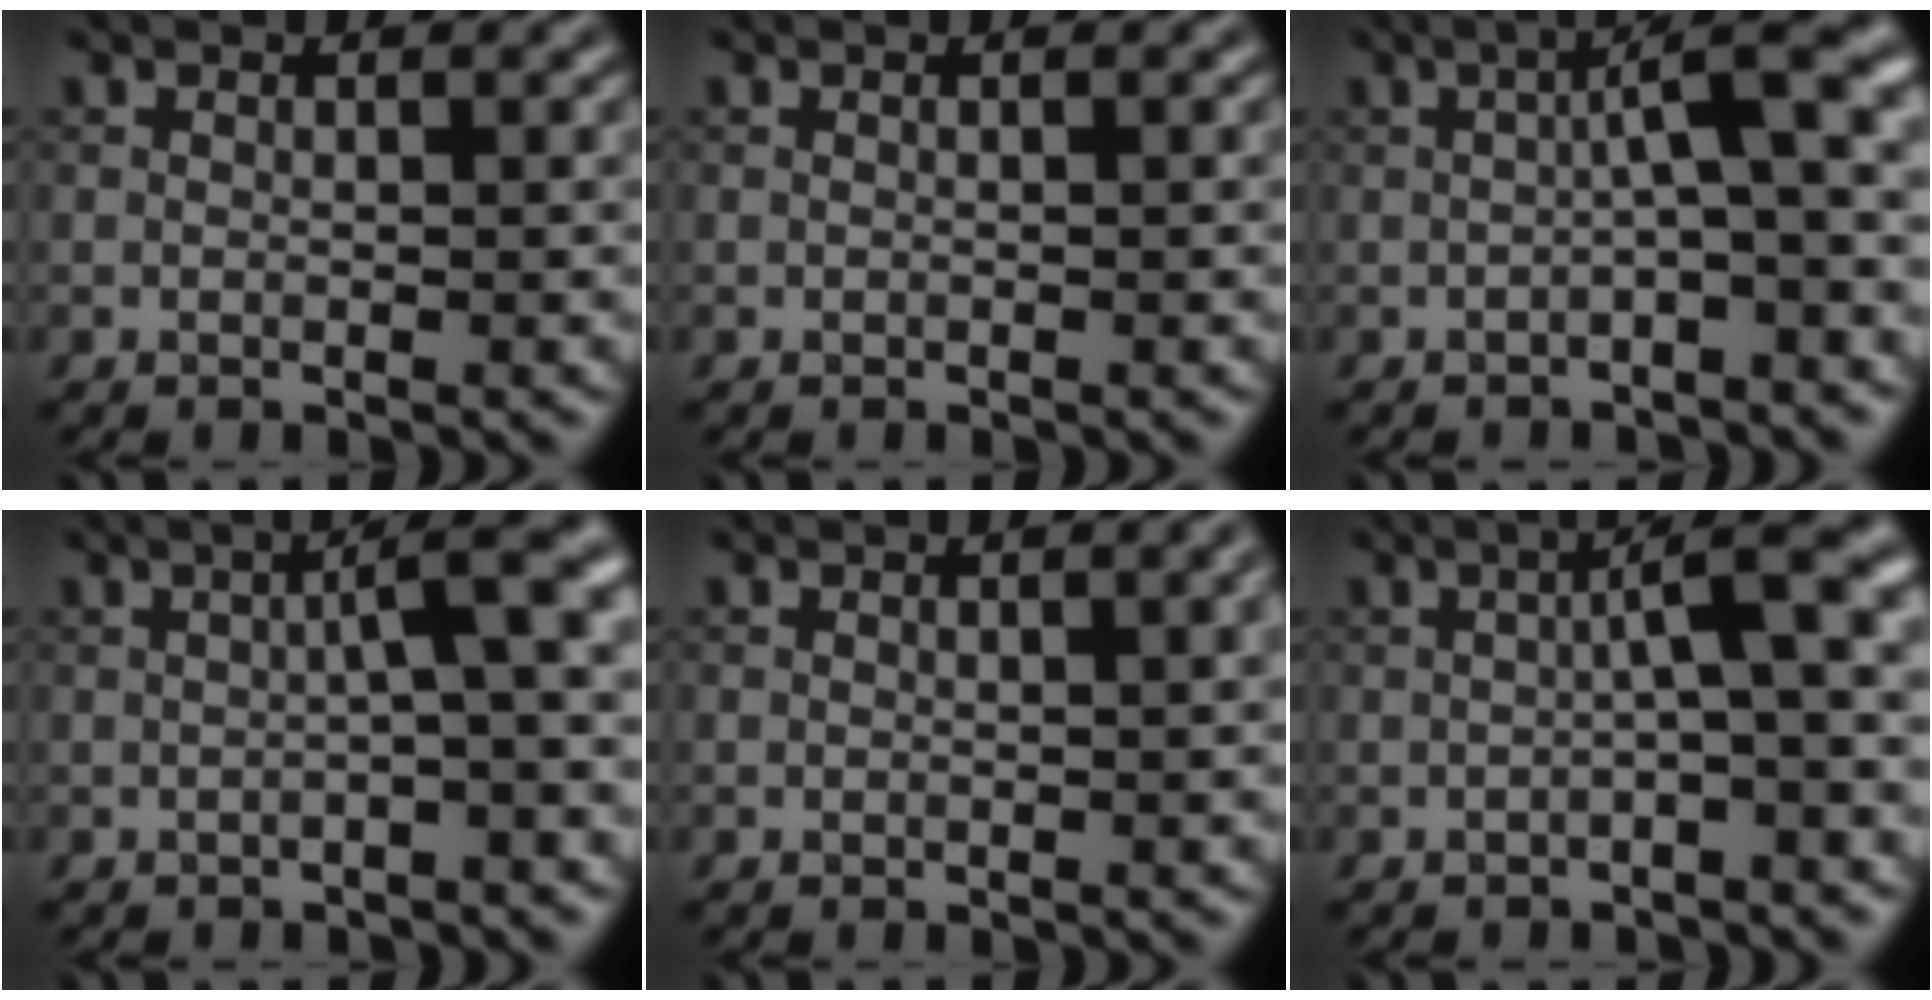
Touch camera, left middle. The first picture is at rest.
{"total": 0.0}
{"total": 5.7, "force": [-0.4, 0.9, 5.6], "torque": [-0.085, 0.026, -0.014]}
{"total": 4.7, "force": [-0.2, 0.5, 4.6], "torque": [-0.073, 0.021, -0.009]}
{"total": 1.4, "force": [0.2, 0.4, 1.3], "torque": [-0.017, -0.003, 0.004]}
{"total": 5.2, "force": [-0.2, 0.7, 5.1], "torque": [-0.080, 0.023, -0.010]}